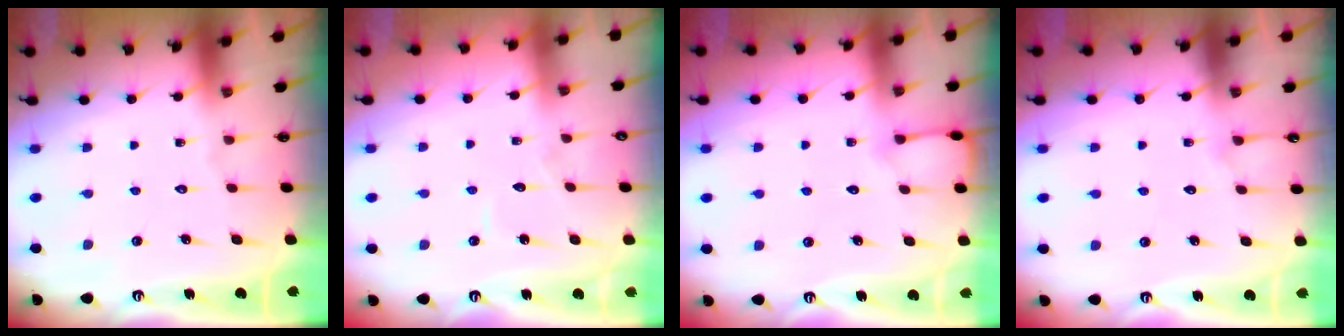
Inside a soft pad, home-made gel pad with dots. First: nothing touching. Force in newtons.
{"total": 2.9, "press": 2.9, "slide": 0.3}
{"total": 4.7, "press": 4.7, "slide": 0.5}
{"total": 4.7, "press": 4.7, "slide": 0.5}